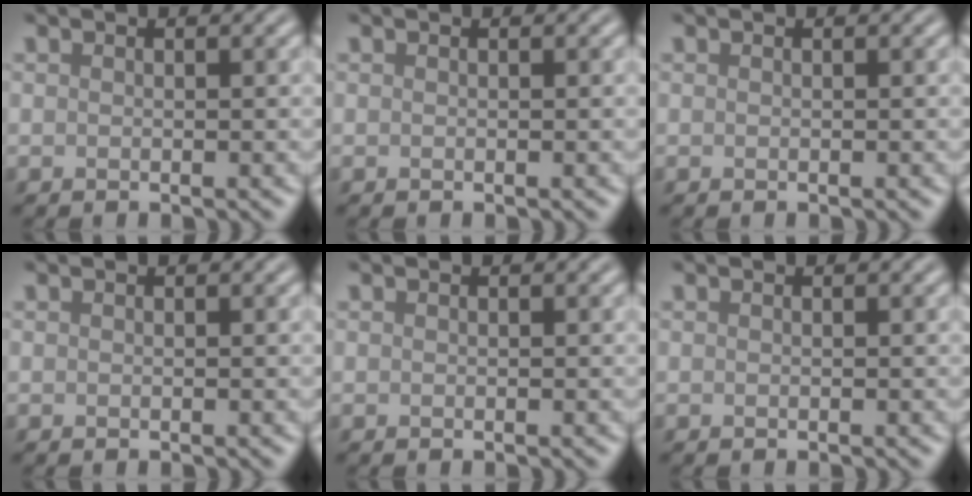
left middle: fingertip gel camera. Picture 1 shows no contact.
{"total": 0.0}
{"total": 0.0}
{"total": 0.0}
{"total": 0.0}
{"total": 0.0}